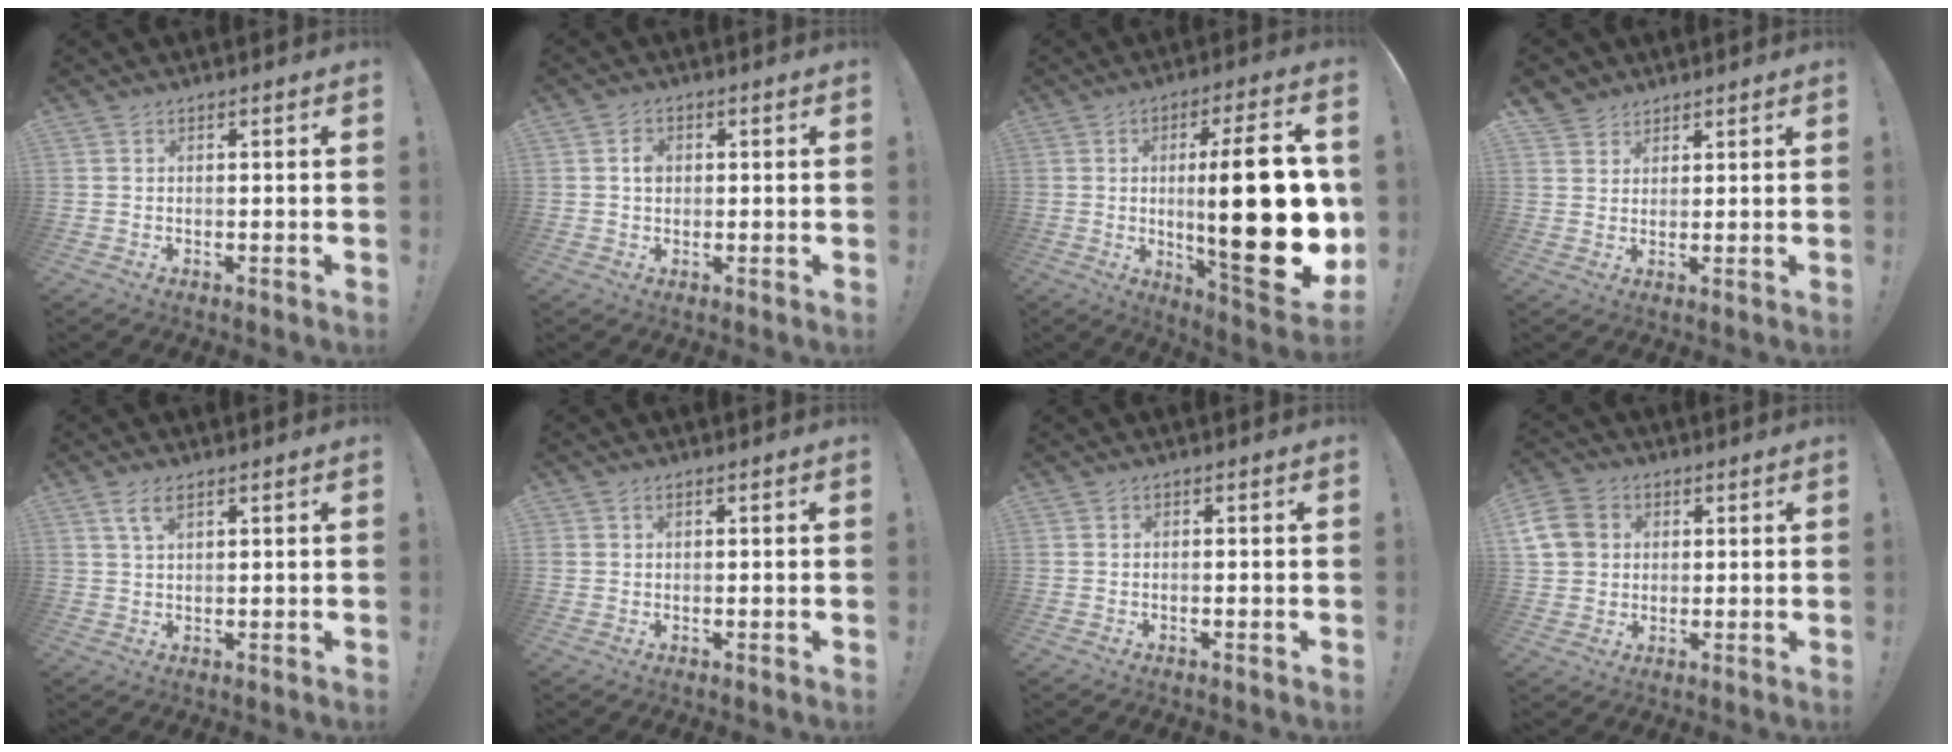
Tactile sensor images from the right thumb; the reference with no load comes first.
{"total": 3.0, "force": [0.2, 2.5, 1.5], "torque": [-0.013, 0.000, -0.001]}
{"total": 28.9, "force": [0.1, 7.7, 27.8], "torque": [-0.442, -0.023, 0.004]}
{"total": 4.0, "force": [3.1, 2.6, 0.1], "torque": [-0.002, -0.020, 0.059]}
{"total": 4.1, "force": [2.1, 1.5, 3.2], "torque": [-0.058, -0.001, 0.035]}
{"total": 0.7, "force": [0.3, 0.6, 0.1], "torque": [-0.005, 0.004, 0.007]}
{"total": 0.0}
{"total": 10.2, "force": [2.5, 8.8, 4.4], "torque": [-0.083, 0.001, 0.054]}